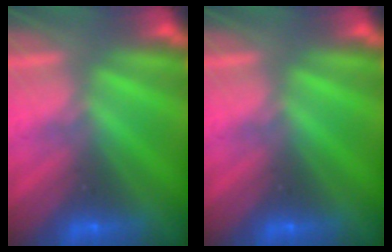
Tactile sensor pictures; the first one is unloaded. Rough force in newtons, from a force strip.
{"total": 0.0}